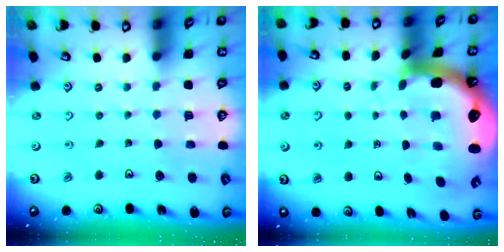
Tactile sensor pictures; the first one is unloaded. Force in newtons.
{"total": 7.8, "press": 7.6, "slide": 1.7}